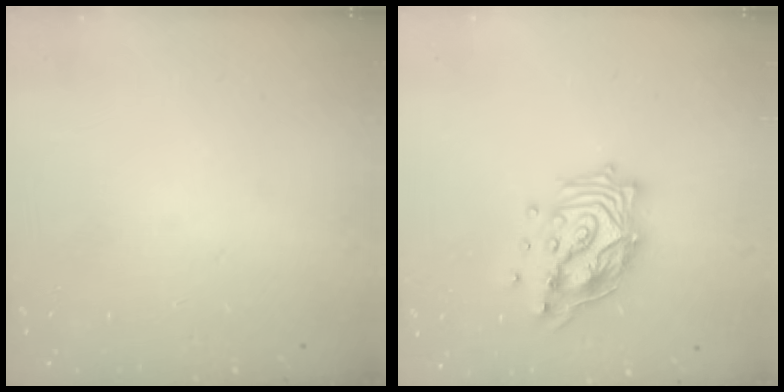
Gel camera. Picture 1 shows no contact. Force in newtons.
{"total": 15.2, "press": 15.2, "slide": 1.1}